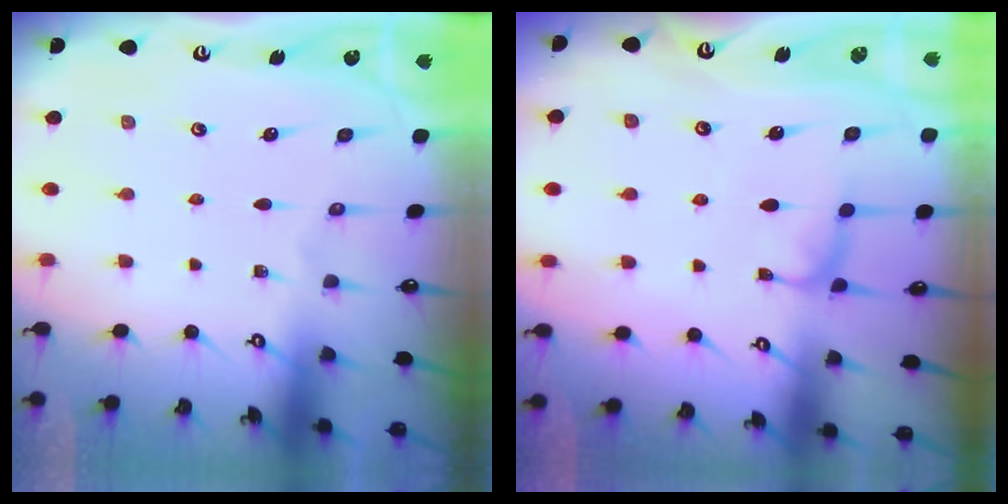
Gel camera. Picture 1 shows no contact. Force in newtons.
{"total": 0.9, "press": 0.8, "slide": 0.5}